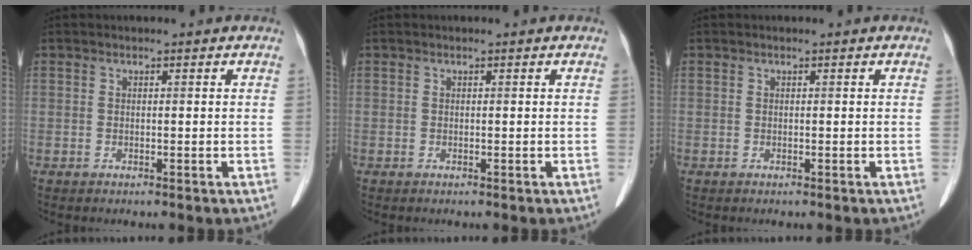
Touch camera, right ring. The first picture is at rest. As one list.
[{"total": 0.0}, {"total": 0.0}]